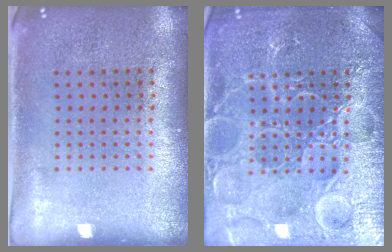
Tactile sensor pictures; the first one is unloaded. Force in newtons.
{"total": 5.7, "press": 5.7, "slide": 0.7}